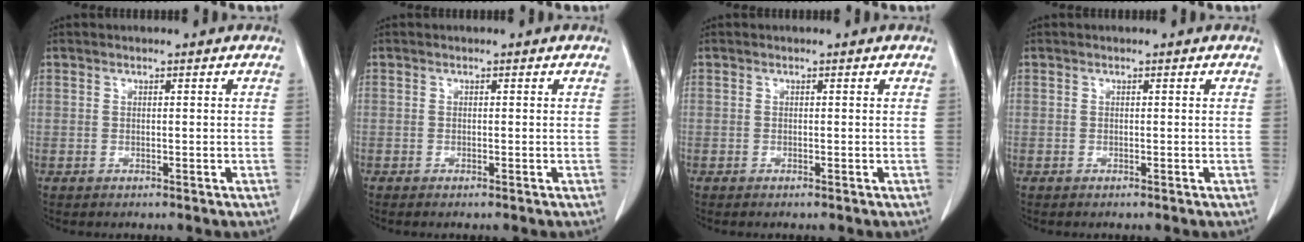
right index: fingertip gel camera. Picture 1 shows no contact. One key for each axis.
{"total": 0.5, "fx": -0.4, "fy": -0.1, "fz": 0.3, "tx": -0.009, "ty": -0.001, "tz": -0.008}
{"total": 0.0}
{"total": 0.0}